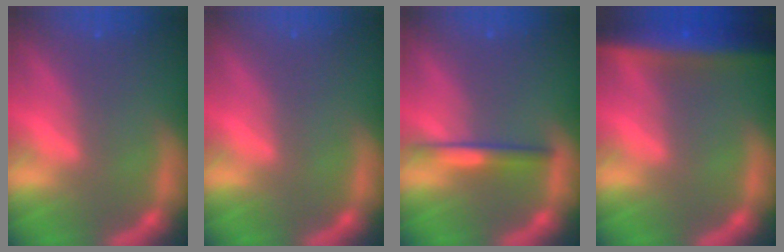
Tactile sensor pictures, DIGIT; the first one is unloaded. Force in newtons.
{"total": 0.0}
{"total": 2.5}
{"total": 9.6}